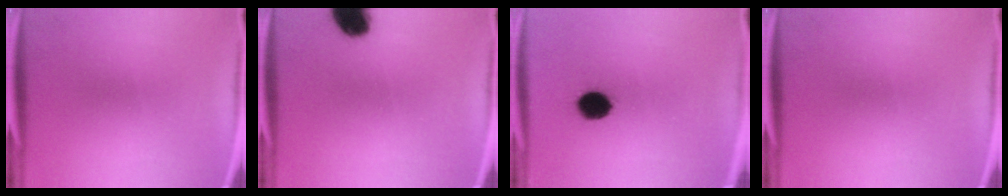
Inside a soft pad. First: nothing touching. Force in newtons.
{"total": 9.3}
{"total": 7.2}
{"total": 0.0}